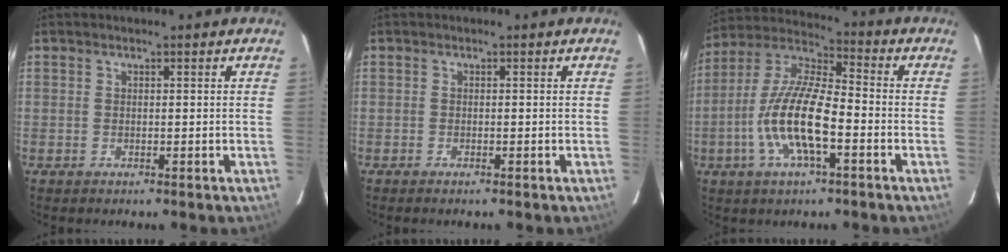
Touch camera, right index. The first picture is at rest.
{"total": 0.6, "force": [-0.5, 0.0, 0.2], "torque": [-0.005, -0.001, -0.010]}
{"total": 14.5, "force": [-4.7, 4.3, 13.0], "torque": [-0.265, -0.004, -0.093]}